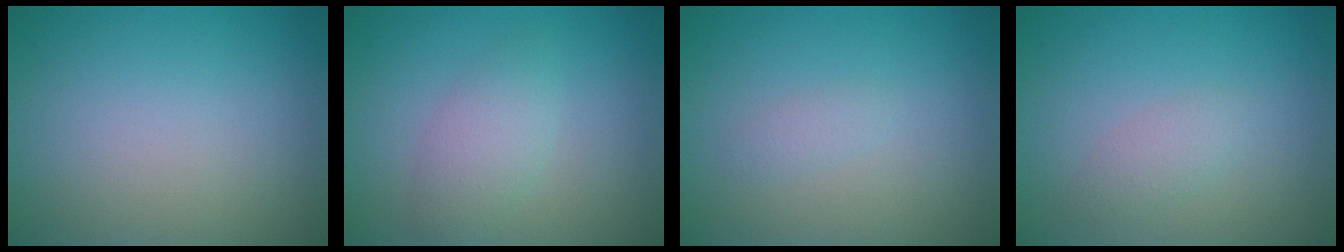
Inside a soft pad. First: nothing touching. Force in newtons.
{"total": 2.7, "press": 2.7, "slide": 0.1}
{"total": 0.8, "press": 0.8, "slide": 0.1}
{"total": 1.4, "press": 1.4, "slide": 0.1}